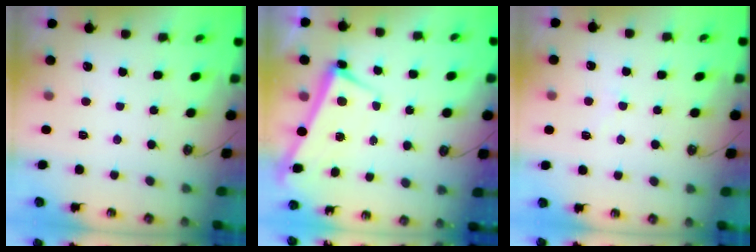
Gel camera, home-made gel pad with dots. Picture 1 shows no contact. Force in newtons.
{"total": 2.9, "press": 2.8, "slide": 0.4}
{"total": 2.7, "press": 2.6, "slide": 0.4}